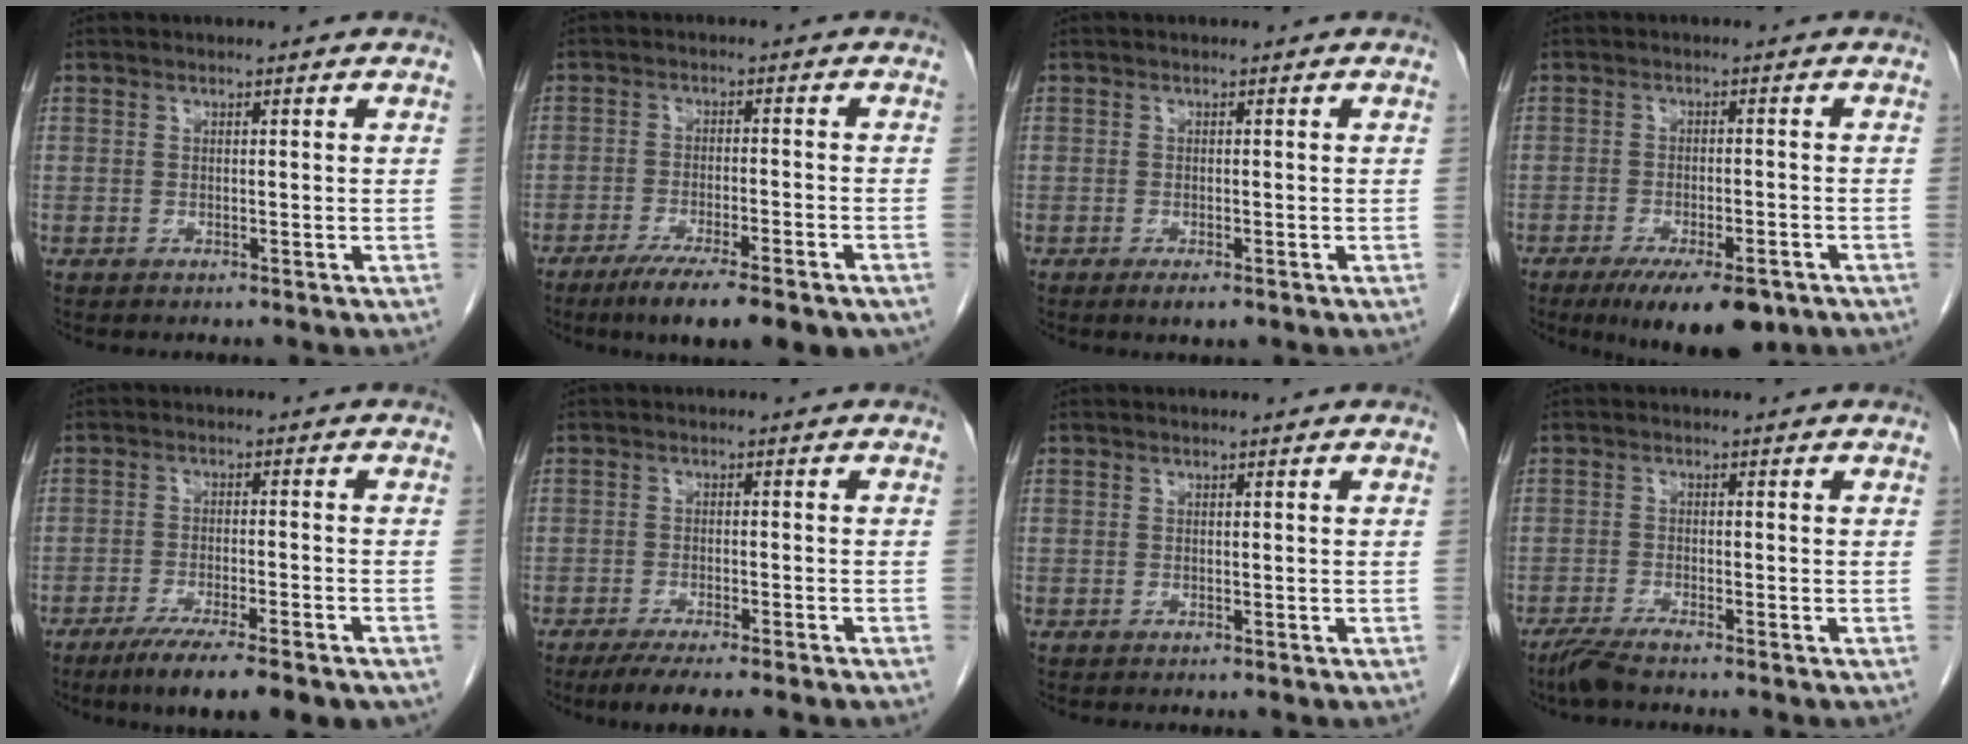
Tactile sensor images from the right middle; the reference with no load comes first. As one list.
[{"total": 12.6, "force": [-9.1, 2.3, 8.5], "torque": [-0.108, -0.018, -0.133]}, {"total": 1.9, "force": [-1.1, 0.6, 1.4], "torque": [-0.021, -0.003, -0.013]}, {"total": 10.5, "force": [-7.2, 3.0, 7.0], "torque": [-0.100, -0.012, -0.107]}, {"total": 11.6, "force": [-8.4, 1.8, 7.9], "torque": [-0.109, -0.020, -0.124]}, {"total": 6.8, "force": [-5.2, 0.2, 4.3], "torque": [-0.055, -0.013, -0.077]}, {"total": 0.0}, {"total": 3.1, "force": [-2.6, -0.1, 1.7], "torque": [-0.040, -0.009, -0.054]}]